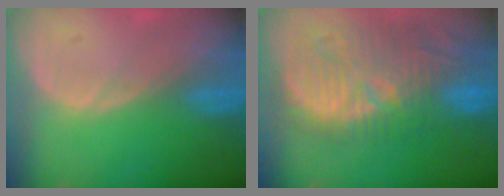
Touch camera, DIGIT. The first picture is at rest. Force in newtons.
{"total": 13.0, "press": 12.3, "slide": 4.3}